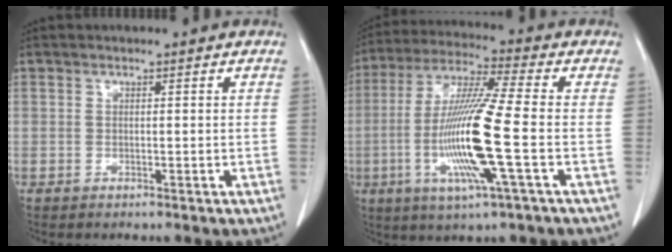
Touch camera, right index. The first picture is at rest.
{"total": 15.1, "force": [-3.3, -0.3, 14.8], "torque": [-0.305, -0.014, -0.071]}